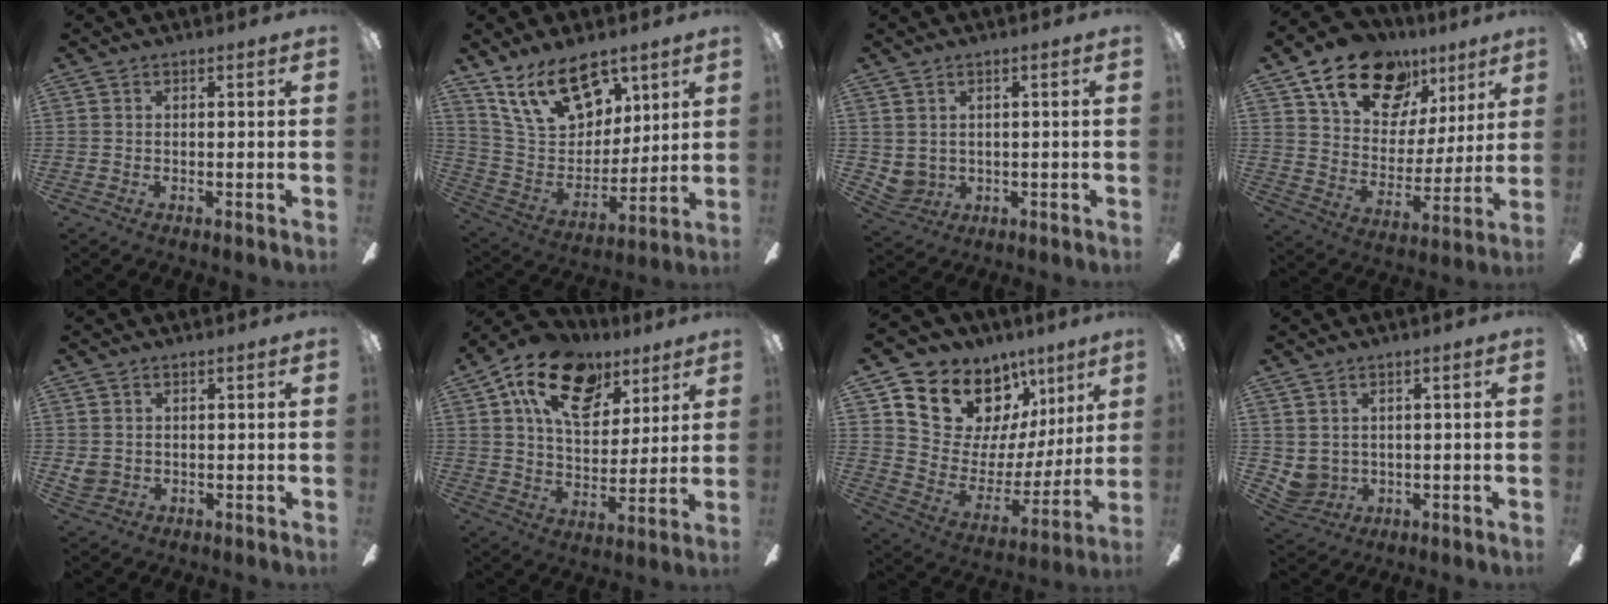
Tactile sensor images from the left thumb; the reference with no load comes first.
{"total": 19.3, "force": [12.1, 11.2, 10.0], "torque": [-0.166, -0.057, 0.224]}
{"total": 3.5, "force": [1.6, 2.9, 1.0], "torque": [-0.034, -0.008, 0.031]}
{"total": 19.9, "force": [12.7, 12.0, 9.6], "torque": [-0.159, -0.064, 0.229]}
{"total": 2.5, "force": [0.9, 2.1, 1.1], "torque": [-0.022, 0.002, 0.018]}
{"total": 18.7, "force": [10.2, 11.0, 11.2], "torque": [-0.185, -0.032, 0.182]}
{"total": 17.2, "force": [11.7, 11.3, 5.6], "torque": [-0.103, -0.086, 0.229]}
{"total": 4.1, "force": [1.5, 3.6, 1.2], "torque": [-0.047, -0.008, 0.029]}